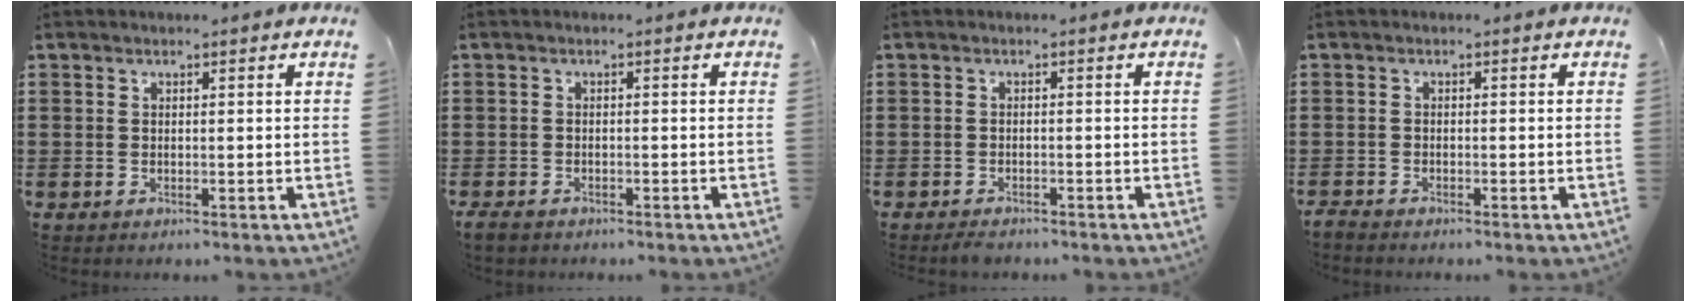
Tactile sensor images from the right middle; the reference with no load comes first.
{"total": 1.5, "force": [-1.2, 0.7, 0.4], "torque": [-0.018, 0.000, -0.028]}
{"total": 1.1, "force": [-1.1, 0.2, 0.2], "torque": [-0.008, -0.003, -0.021]}
{"total": 1.3, "force": [-1.3, 0.2, 0.0], "torque": [-0.005, 0.003, -0.029]}